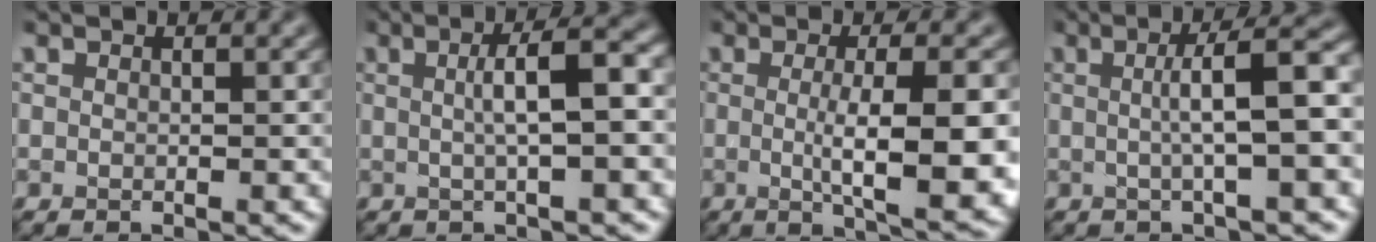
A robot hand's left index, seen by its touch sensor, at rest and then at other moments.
{"total": 4.9, "force": [0.5, 1.0, 4.8], "torque": [-0.070, 0.016, 0.004]}
{"total": 8.7, "force": [-0.8, 2.1, 8.5], "torque": [-0.120, -0.015, -0.006]}
{"total": 6.0, "force": [0.4, 1.2, 5.9], "torque": [-0.082, 0.014, 0.003]}